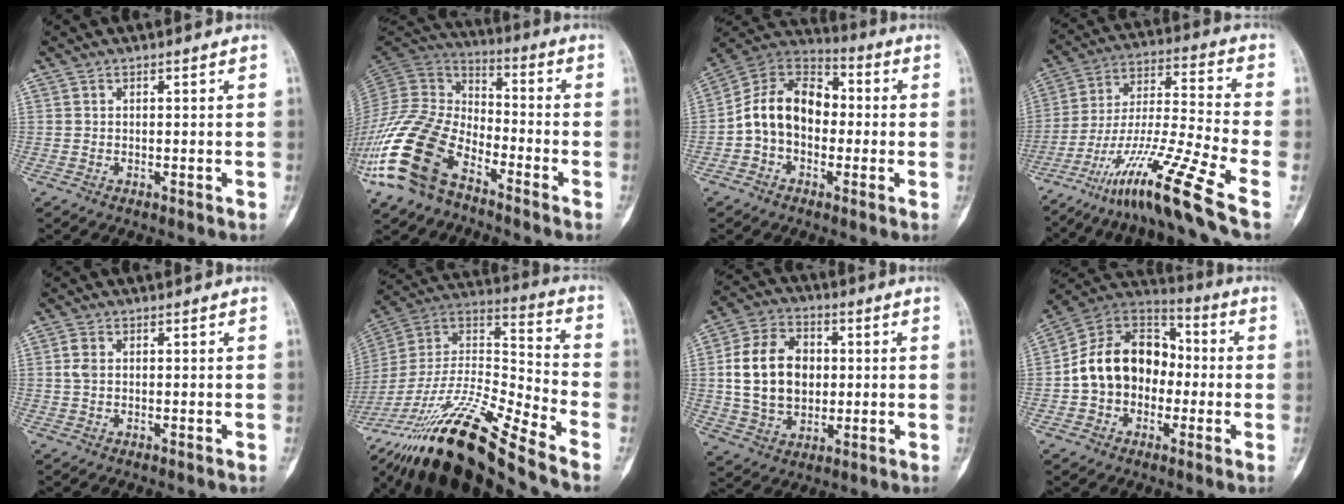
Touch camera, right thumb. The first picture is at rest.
{"total": 19.9, "force": [-11.1, 10.6, 12.6], "torque": [-0.260, 0.058, -0.219]}
{"total": 13.7, "force": [-1.3, 10.0, 9.3], "torque": [-0.140, 0.044, -0.036]}
{"total": 21.6, "force": [-12.7, 1.3, 17.5], "torque": [-0.351, 0.048, -0.224]}
{"total": 1.8, "force": [0.2, 1.2, 1.4], "torque": [-0.028, 0.003, 0.000]}
{"total": 27.0, "force": [-19.5, 3.9, 18.2], "torque": [-0.376, 0.043, -0.357]}
{"total": 14.9, "force": [1.2, 11.1, 9.9], "torque": [-0.153, 0.012, 0.024]}
{"total": 16.3, "force": [-1.5, 12.5, 10.3], "torque": [-0.145, 0.047, -0.036]}